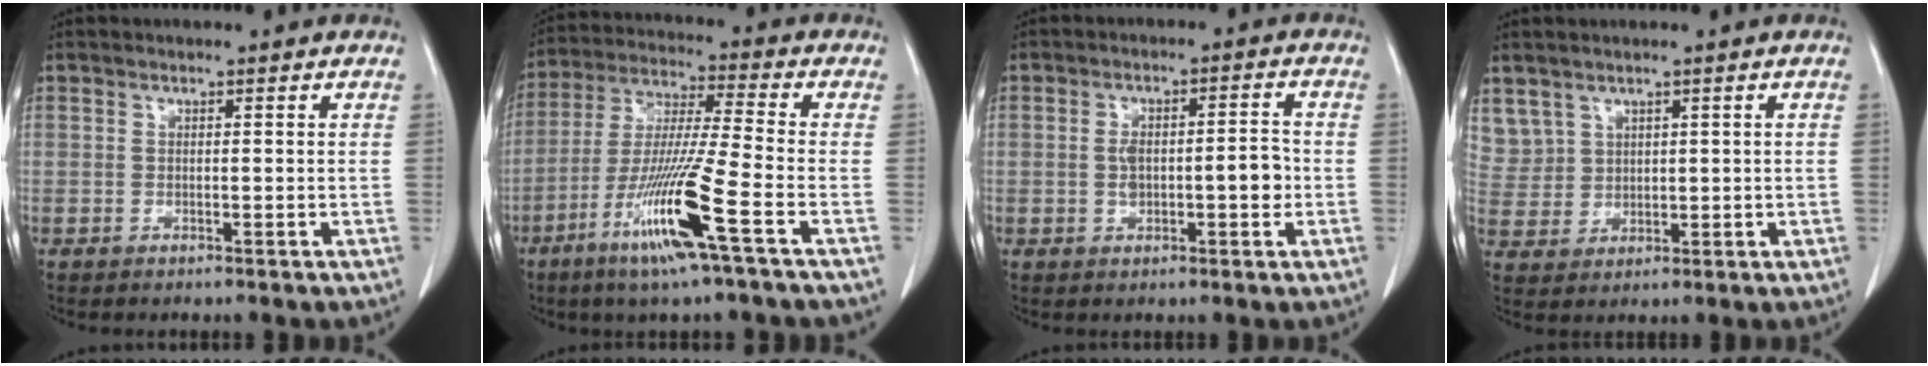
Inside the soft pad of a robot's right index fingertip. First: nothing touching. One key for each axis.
{"total": 14.2, "fx": -6.6, "fy": -1.0, "fz": 12.6, "tx": -0.255, "ty": -0.025, "tz": -0.126}
{"total": 6.3, "fx": -0.8, "fy": 2.2, "fz": 5.8, "tx": -0.104, "ty": 0.015, "tz": -0.009}
{"total": 6.0, "fx": 3.6, "fy": 4.8, "fz": 0.6, "tx": -0.021, "ty": 0.013, "tz": 0.088}